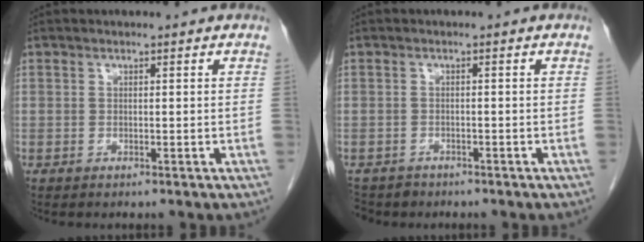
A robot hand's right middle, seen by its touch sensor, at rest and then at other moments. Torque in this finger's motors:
{"motor_torque": [-0.03, 0.09, 0.01, 0.00]}